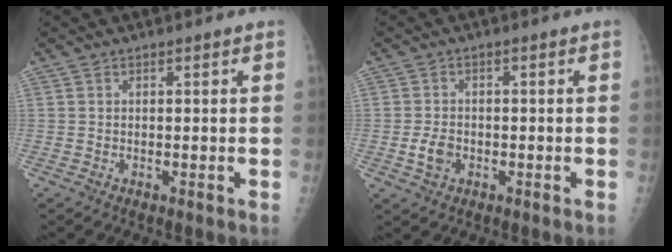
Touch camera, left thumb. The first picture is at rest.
{"total": 3.4, "force": [-1.3, 2.5, 1.9], "torque": [-0.034, 0.005, -0.021]}